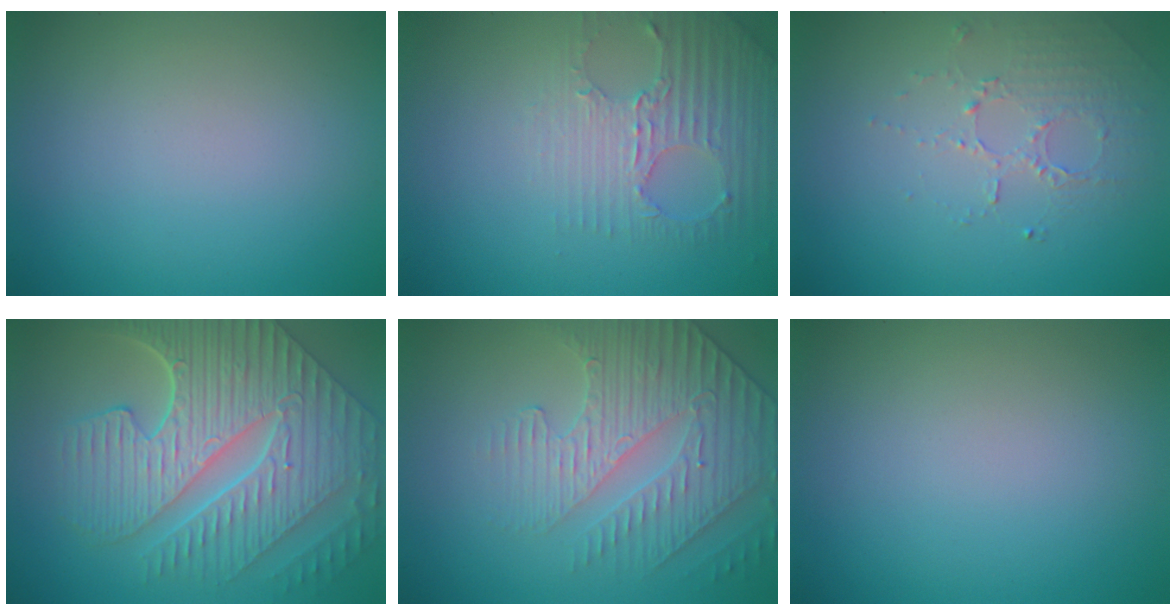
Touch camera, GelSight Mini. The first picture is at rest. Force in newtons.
{"total": 2.9, "press": 2.7, "slide": 1.1}
{"total": 1.7, "press": 1.2, "slide": 1.2}
{"total": 10.2, "press": 7.0, "slide": 7.4}
{"total": 4.0, "press": 3.8, "slide": 1.2}
{"total": 0.0}